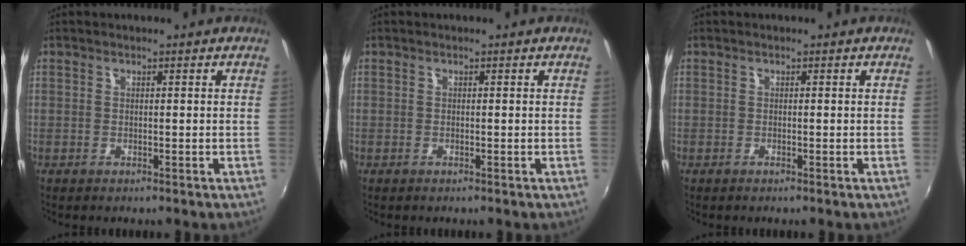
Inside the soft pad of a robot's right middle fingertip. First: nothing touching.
{"total": 0.0}
{"total": 0.0}